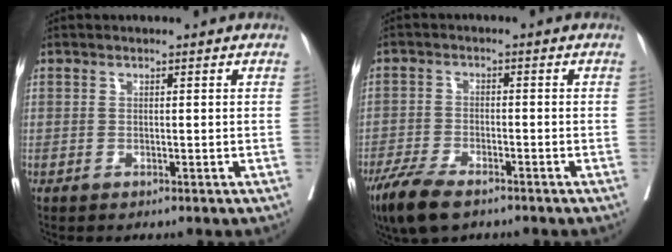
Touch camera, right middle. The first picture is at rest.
{"total": 7.5, "force": [-5.4, 2.0, 4.8], "torque": [-0.095, -0.017, -0.095]}